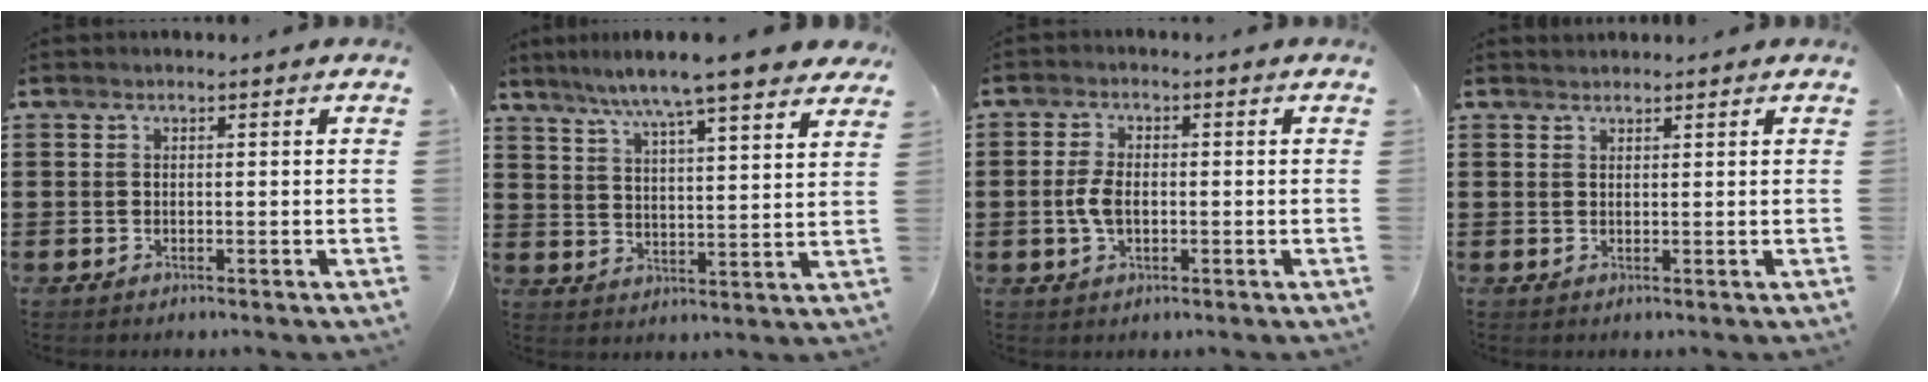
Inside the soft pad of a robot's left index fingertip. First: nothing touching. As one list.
[{"total": 7.6, "force": [6.5, -0.5, 3.8], "torque": [-0.099, -0.034, 0.109]}, {"total": 4.4, "force": [-0.6, 2.4, 3.6], "torque": [-0.096, -0.005, -0.018]}, {"total": 1.0, "force": [0.9, 0.2, 0.1], "torque": [-0.004, 0.001, 0.019]}]